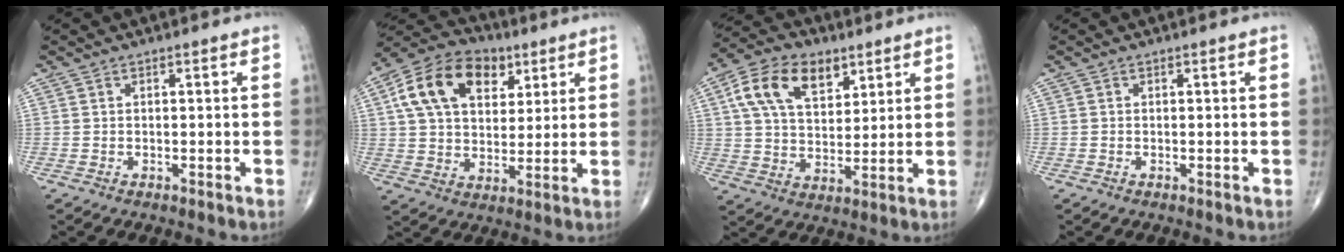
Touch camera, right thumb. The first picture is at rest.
{"total": 17.1, "force": [6.6, 11.4, 11.0], "torque": [-0.173, 0.000, 0.110]}
{"total": 14.1, "force": [6.2, 8.5, 9.4], "torque": [-0.150, -0.007, 0.114]}
{"total": 0.0}